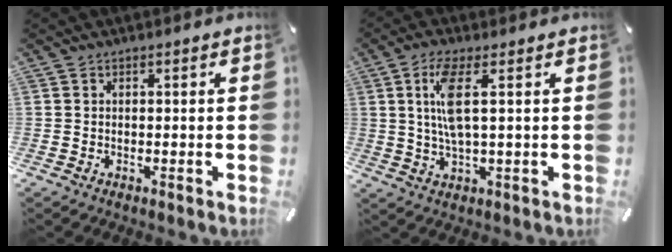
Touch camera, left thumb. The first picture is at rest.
{"total": 8.0, "force": [1.8, 2.1, 7.5], "torque": [-0.163, -0.003, 0.027]}